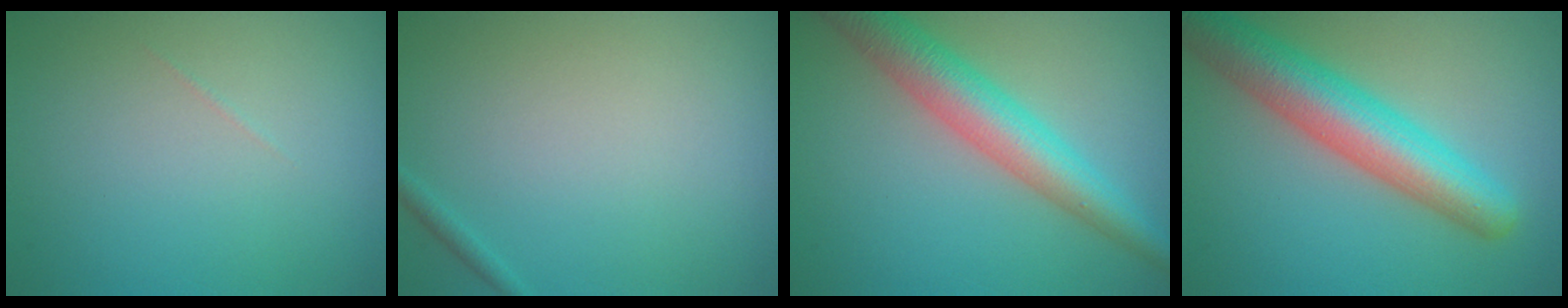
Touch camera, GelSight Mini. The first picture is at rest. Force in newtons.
{"total": 0.7, "press": 0.7, "slide": 0.0}
{"total": 5.9, "press": 5.9, "slide": 0.1}
{"total": 7.2, "press": 7.2, "slide": 0.3}